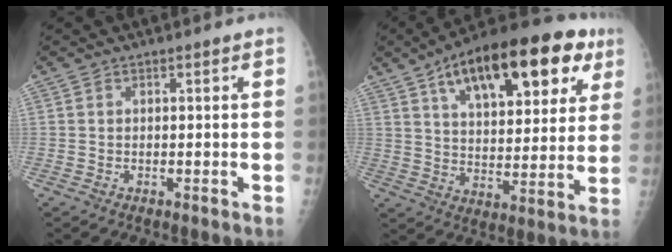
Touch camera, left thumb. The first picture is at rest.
{"total": 25.1, "force": [12.5, 11.2, 18.7], "torque": [-0.248, -0.006, 0.188]}